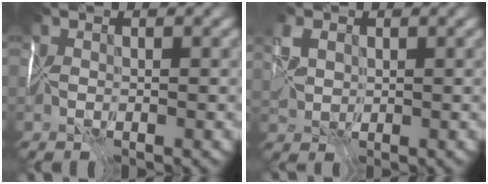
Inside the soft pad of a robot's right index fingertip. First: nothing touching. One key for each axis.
{"total": 2.3, "fx": 1.1, "fy": 1.4, "fz": 1.5, "tx": -0.036, "ty": 0.004, "tz": 0.022}